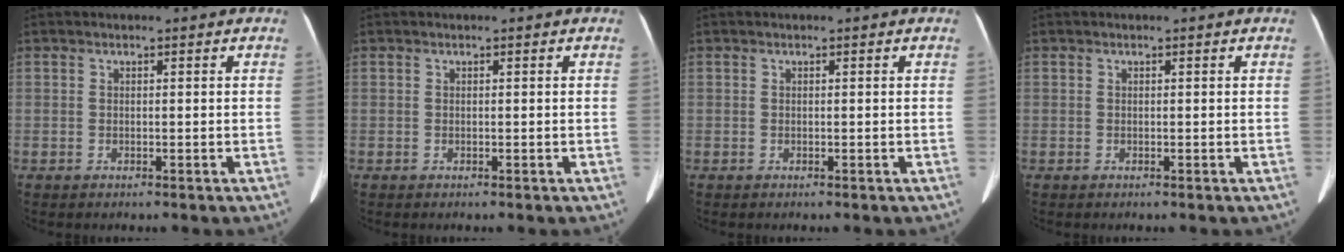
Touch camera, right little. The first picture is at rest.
{"total": 0.0}
{"total": 0.0}
{"total": 0.0}